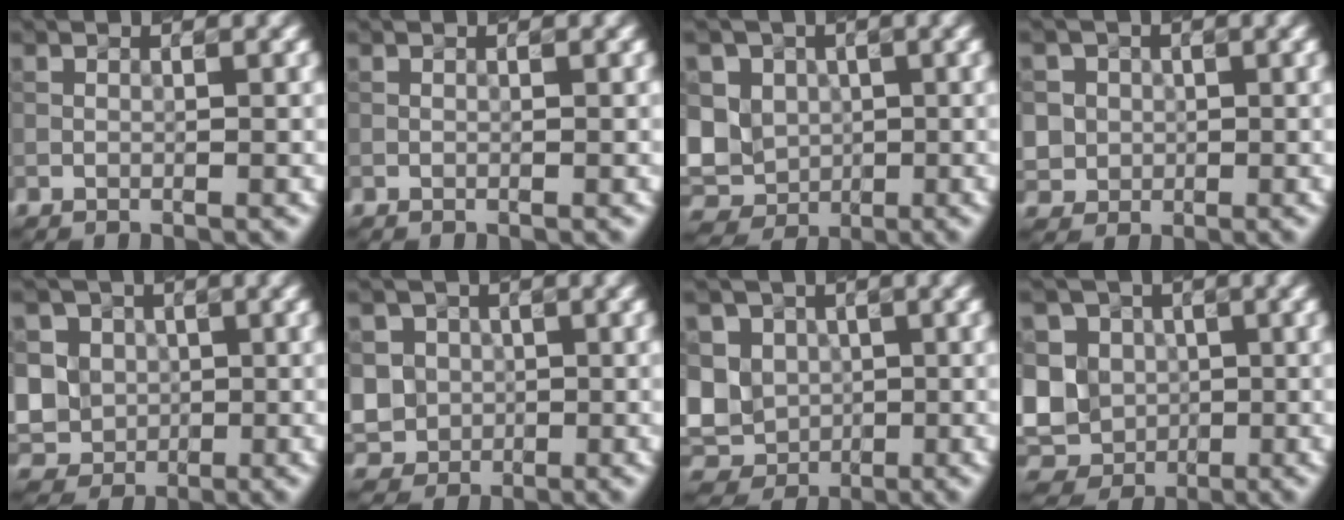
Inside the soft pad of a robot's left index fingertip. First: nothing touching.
{"total": 0.0}
{"total": 8.8, "force": [0.4, 7.4, 4.7], "torque": [-0.092, 0.005, -0.013]}
{"total": 4.4, "force": [0.7, 4.2, 1.1], "torque": [-0.028, 0.016, 0.011]}
{"total": 9.6, "force": [1.0, 8.5, 4.3], "torque": [-0.103, 0.018, -0.009]}
{"total": 7.0, "force": [0.0, 6.4, 2.9], "torque": [-0.072, 0.022, -0.019]}
{"total": 8.9, "force": [0.3, 7.5, 4.7], "torque": [-0.093, 0.001, -0.015]}
{"total": 11.1, "force": [0.2, 9.6, 5.5], "torque": [-0.112, 0.016, -0.030]}